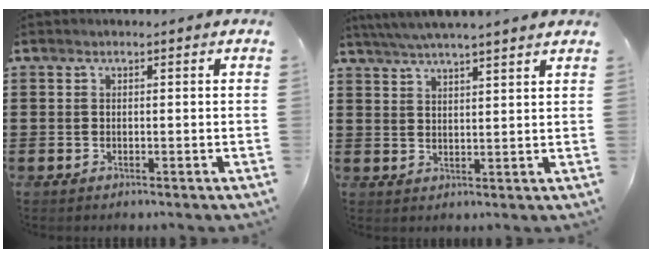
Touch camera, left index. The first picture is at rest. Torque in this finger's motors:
{"motor_torque": [2.14, 0.00, 0.37, 0.21]}